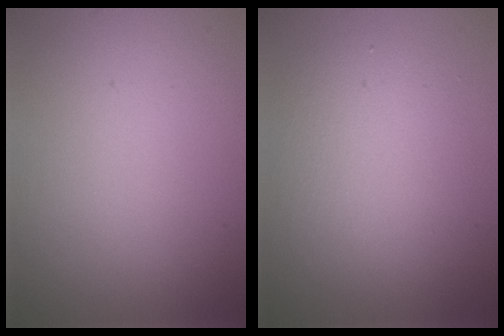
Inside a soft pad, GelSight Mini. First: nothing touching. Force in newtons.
{"total": 4.1, "press": 4.1, "slide": 0.2}